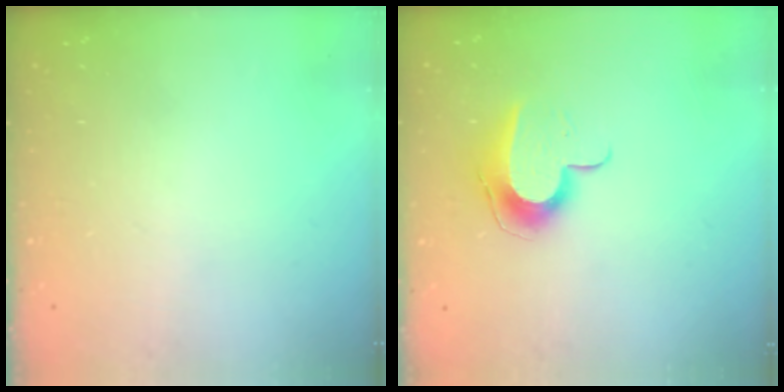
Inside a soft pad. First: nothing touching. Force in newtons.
{"total": 9.8, "press": 9.8, "slide": 0.2}